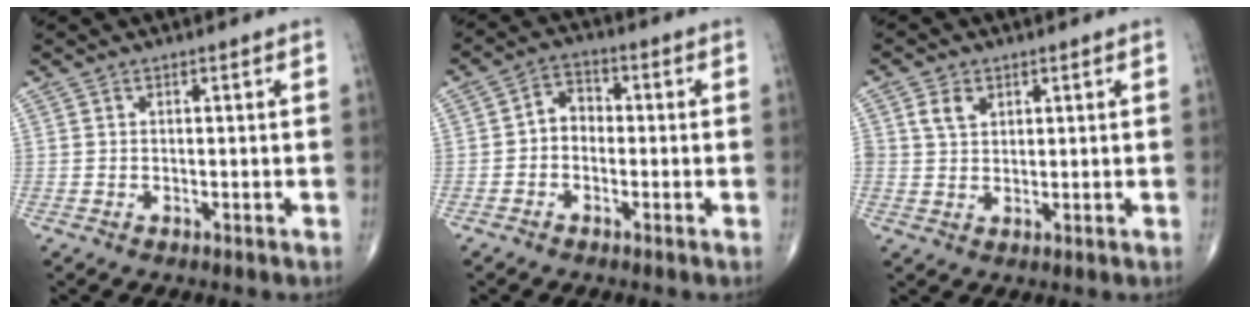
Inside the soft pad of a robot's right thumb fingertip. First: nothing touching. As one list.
[{"total": 4.5, "force": [-0.8, 3.5, 2.6], "torque": [-0.023, 0.020, -0.028]}, {"total": 3.7, "force": [1.7, 2.7, 2.0], "torque": [-0.024, -0.005, 0.033]}]